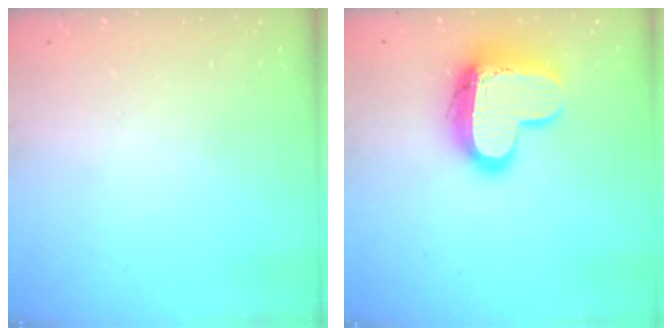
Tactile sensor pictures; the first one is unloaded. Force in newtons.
{"total": 16.2, "press": 16.1, "slide": 1.3}